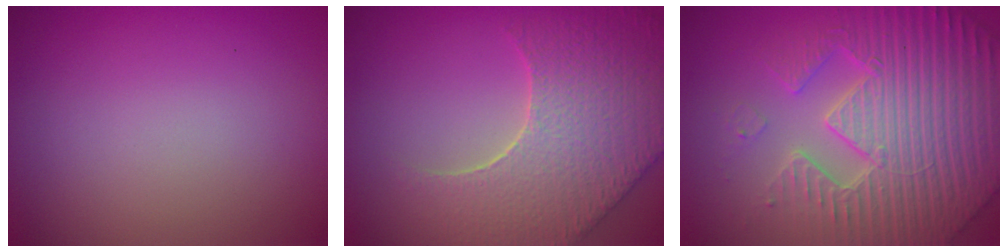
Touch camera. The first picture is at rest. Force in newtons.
{"total": 8.6, "press": 6.4, "slide": 5.7}
{"total": 7.7, "press": 7.4, "slide": 2.0}